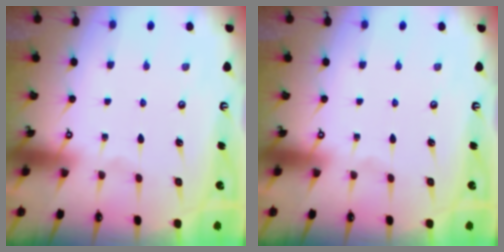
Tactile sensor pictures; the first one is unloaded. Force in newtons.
{"total": 0.0}